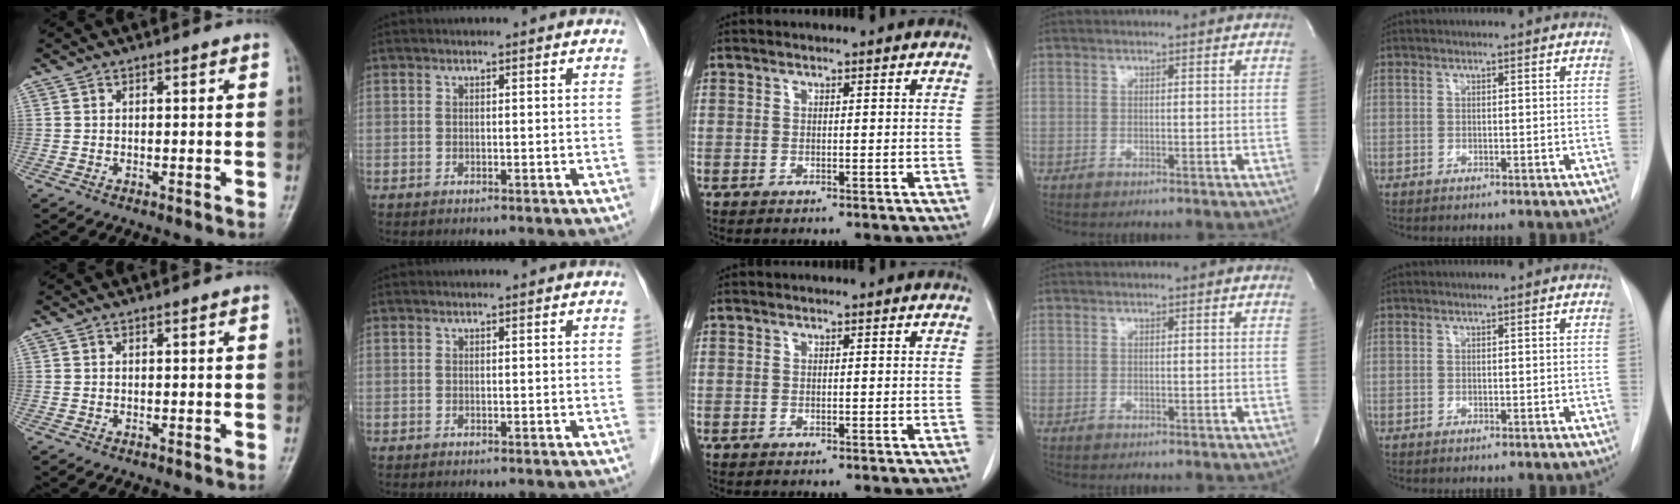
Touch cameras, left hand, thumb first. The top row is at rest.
{}